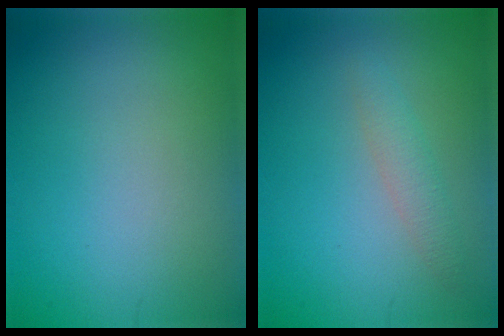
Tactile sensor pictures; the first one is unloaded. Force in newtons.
{"total": 1.9, "press": 1.9, "slide": 0.1}